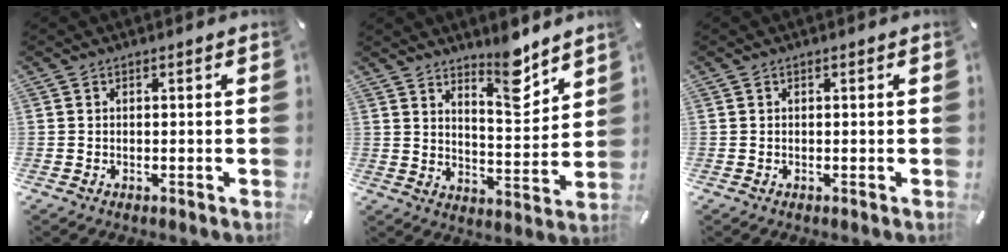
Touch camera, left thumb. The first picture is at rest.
{"total": 10.6, "force": [8.6, 3.5, 5.2], "torque": [-0.056, -0.070, 0.146]}
{"total": 0.0}